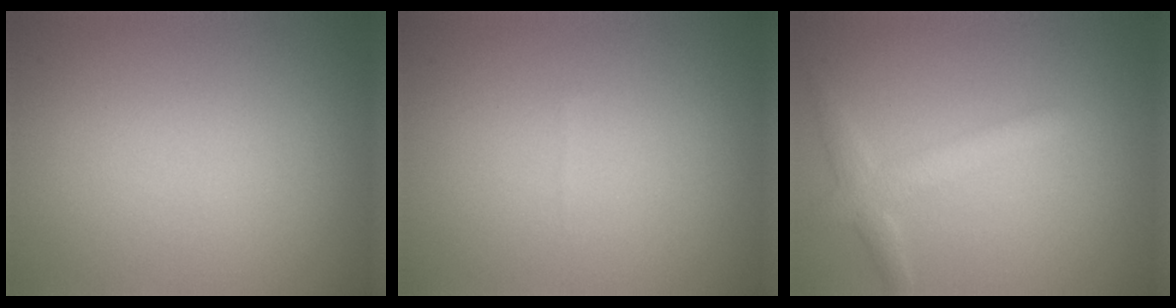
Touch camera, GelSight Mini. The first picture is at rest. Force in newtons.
{"total": 0.0}
{"total": 2.7, "press": 2.7, "slide": 0.3}